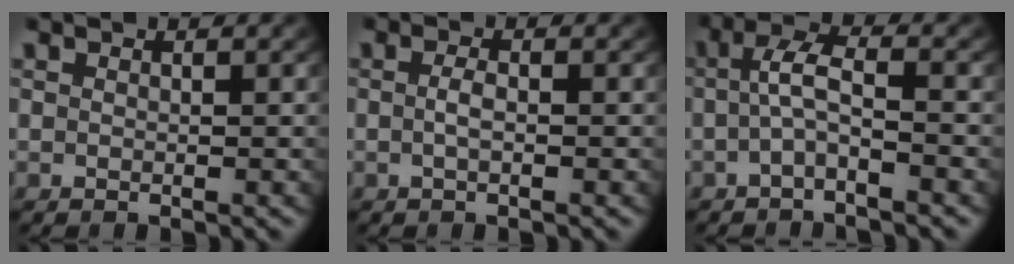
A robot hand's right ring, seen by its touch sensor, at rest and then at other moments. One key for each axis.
{"total": 1.2, "fx": -0.5, "fy": 0.1, "fz": 1.1, "tx": -0.030, "ty": -0.009, "tz": -0.005}
{"total": 2.9, "fx": -1.1, "fy": 0.9, "fz": 2.6, "tx": -0.053, "ty": -0.001, "tz": -0.020}